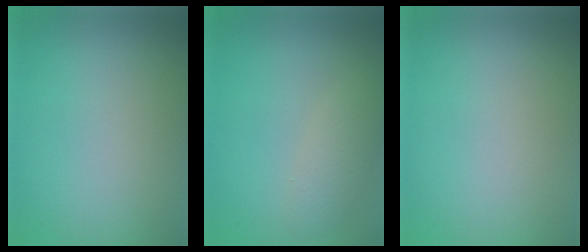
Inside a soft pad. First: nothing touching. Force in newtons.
{"total": 2.3, "press": 2.3, "slide": 0.2}
{"total": 0.0}